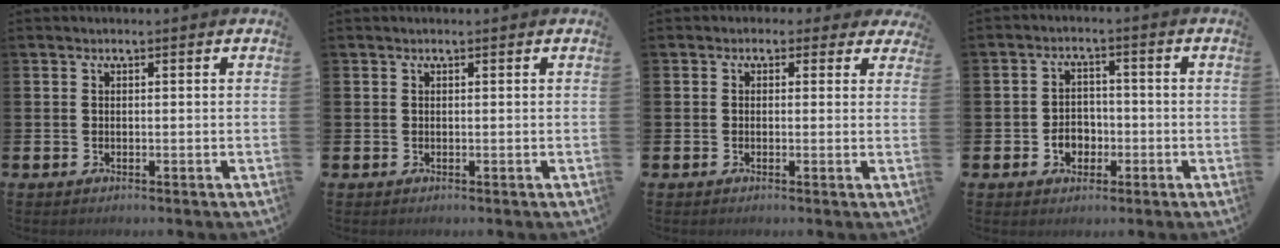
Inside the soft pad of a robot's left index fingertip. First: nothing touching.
{"total": 0.0}
{"total": 1.2, "force": [0.4, 1.1, 0.1], "torque": [-0.001, 0.006, 0.004]}
{"total": 3.6, "force": [-1.2, 2.9, 1.7], "torque": [-0.021, -0.002, -0.030]}